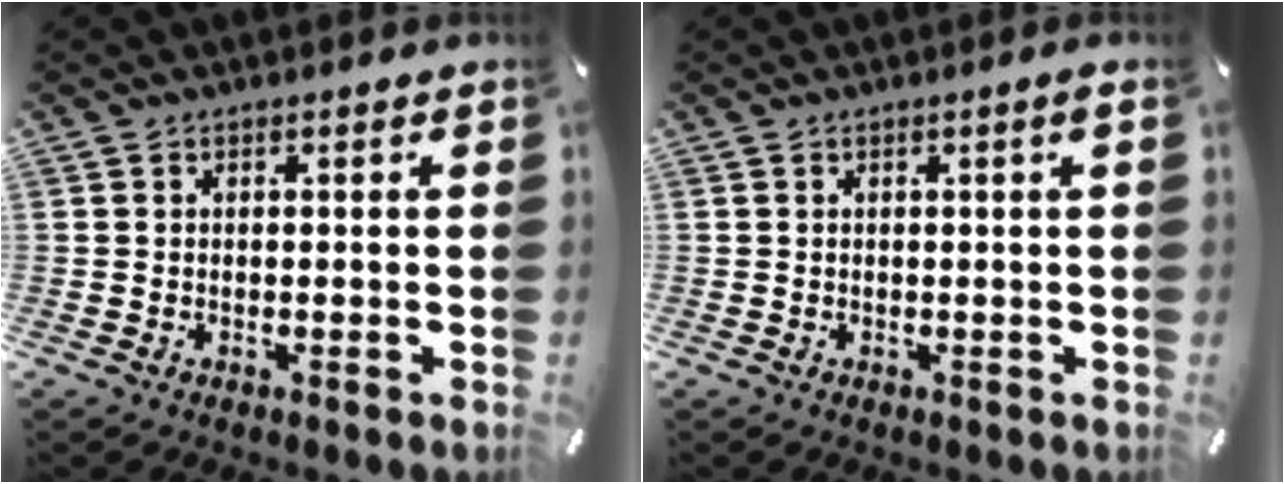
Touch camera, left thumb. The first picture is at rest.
{"total": 1.1, "force": [0.2, 0.0, 1.1], "torque": [-0.018, 0.001, 0.003]}